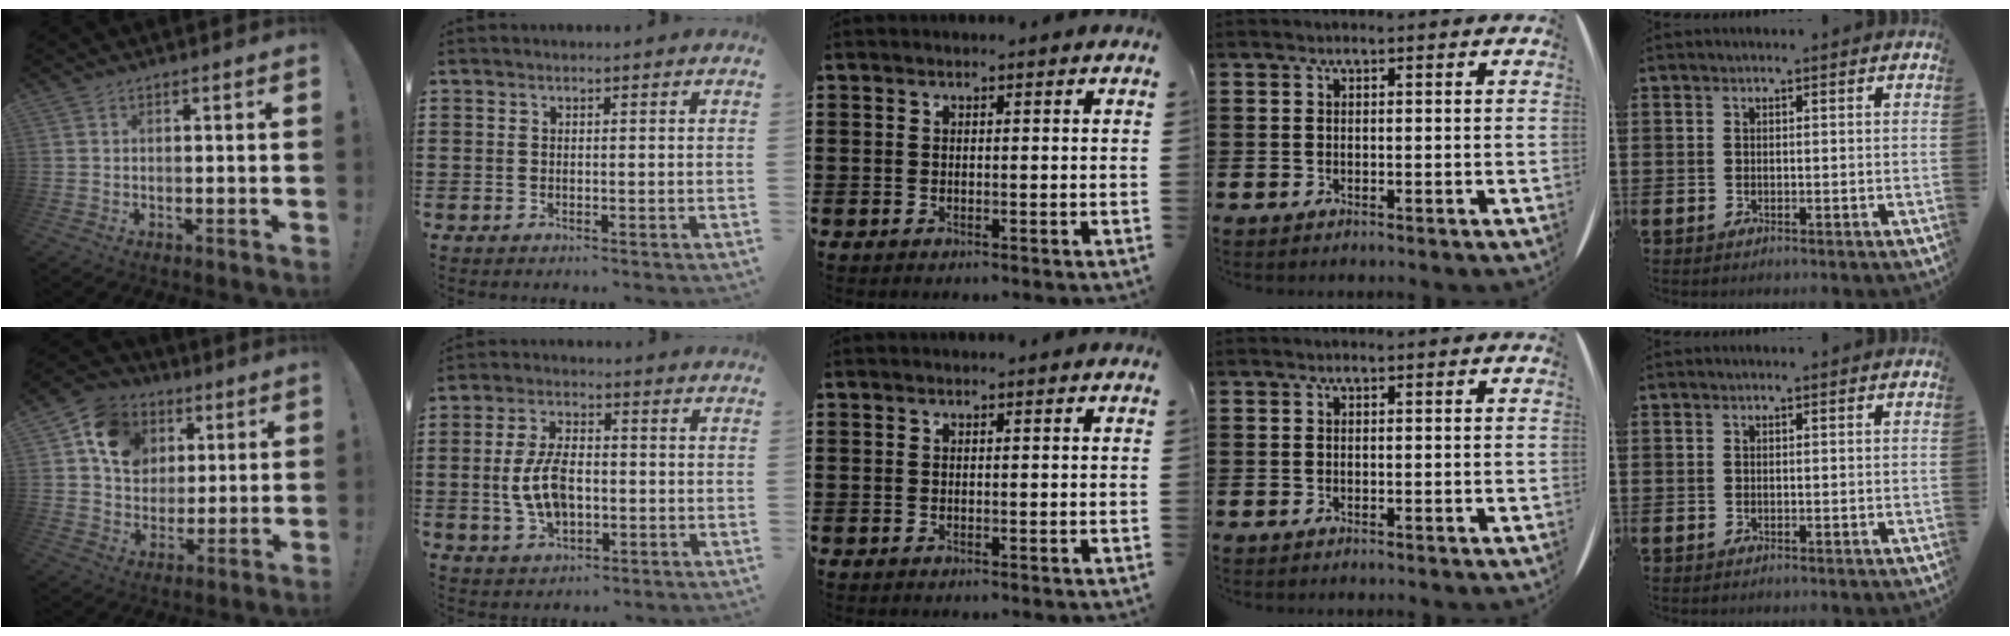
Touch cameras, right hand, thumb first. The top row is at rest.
{"thumb": {"total": 14.0, "force": [5.5, 11.3, 6.1], "torque": [-0.089, -0.015, 0.109]}, "index": {"total": 7.9, "force": [-0.8, 4.2, 6.6], "torque": [-0.153, -0.002, -0.021]}}